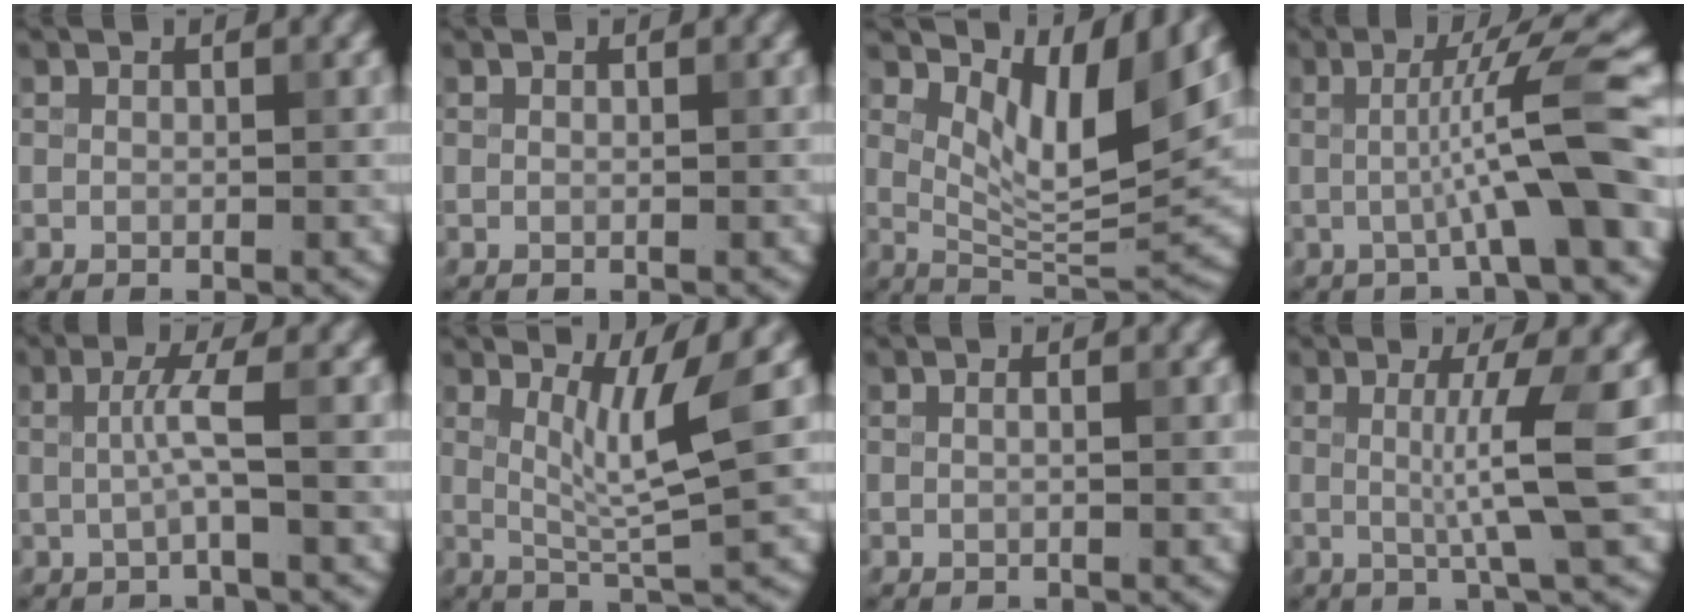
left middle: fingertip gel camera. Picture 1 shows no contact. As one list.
[{"total": 0.0}, {"total": 6.3, "force": [3.3, 2.0, 4.9], "torque": [-0.086, -0.014, 0.060]}, {"total": 6.9, "force": [-0.9, 0.3, 6.9], "torque": [-0.110, 0.017, -0.015]}, {"total": 2.0, "force": [-0.2, -0.3, 2.0], "torque": [-0.047, 0.003, 0.000]}, {"total": 4.0, "force": [1.4, 0.2, 3.8], "torque": [-0.070, -0.005, 0.033]}, {"total": 0.0}, {"total": 4.3, "force": [0.1, 0.0, 4.3], "torque": [-0.075, 0.000, 0.002]}]